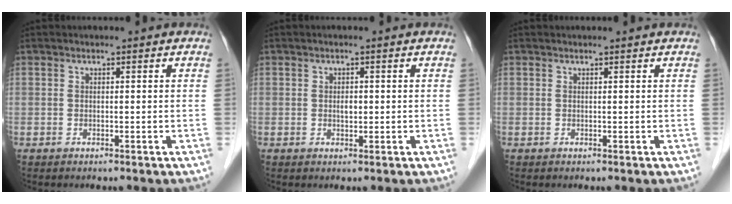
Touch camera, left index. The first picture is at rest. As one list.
[{"total": 1.2, "force": [0.1, 0.6, 1.0], "torque": [-0.018, 0.000, 0.003]}, {"total": 0.9, "force": [0.9, 0.0, 0.2], "torque": [-0.007, 0.008, 0.013]}]